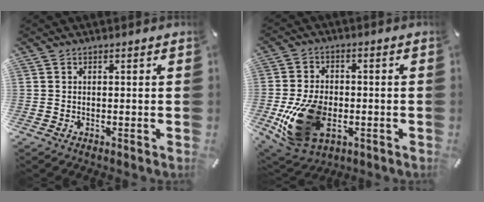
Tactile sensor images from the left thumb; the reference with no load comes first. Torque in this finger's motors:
{"motor_torque": [1.39, 2.31, 0.30, 0.17, 0.51]}